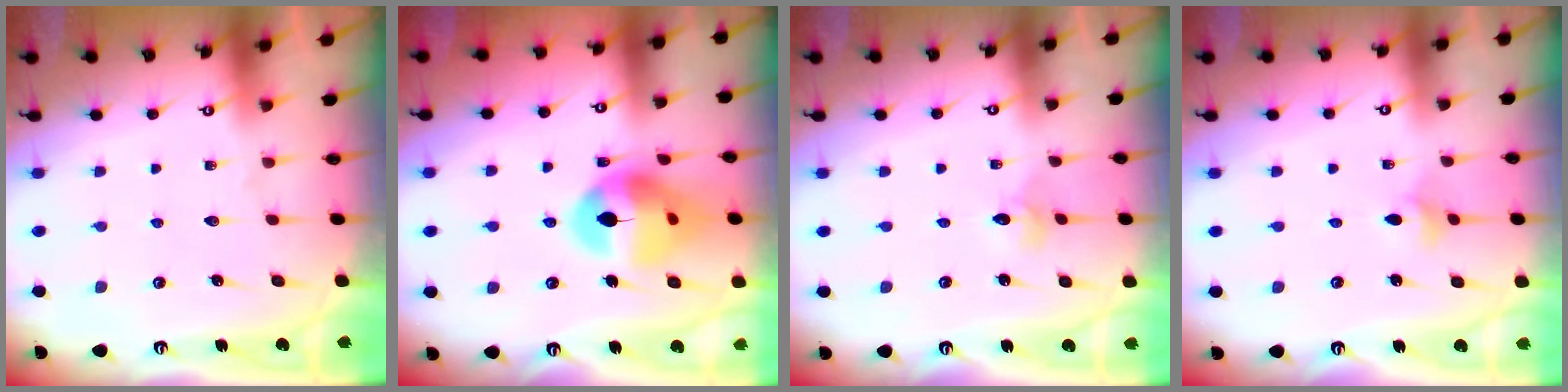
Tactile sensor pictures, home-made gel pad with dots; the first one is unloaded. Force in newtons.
{"total": 15.9, "press": 15.7, "slide": 2.1}
{"total": 2.4, "press": 2.4, "slide": 0.2}
{"total": 3.1, "press": 3.0, "slide": 0.6}